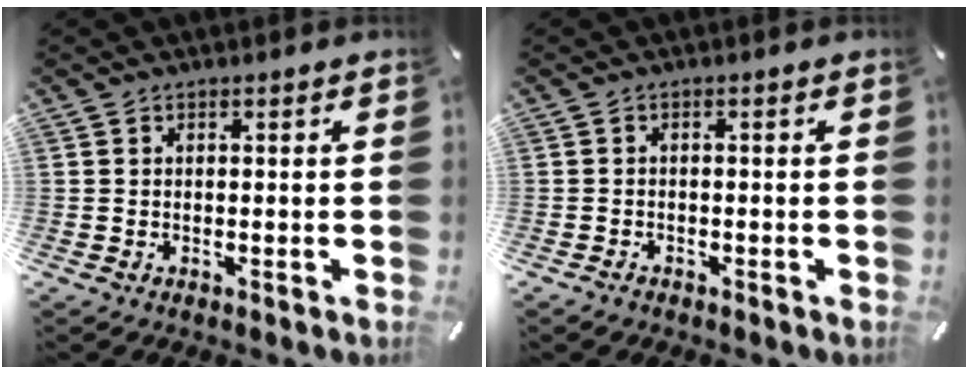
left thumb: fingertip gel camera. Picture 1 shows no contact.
{"total": 1.1, "force": [-0.8, 0.6, 0.3], "torque": [-0.006, 0.001, -0.018]}